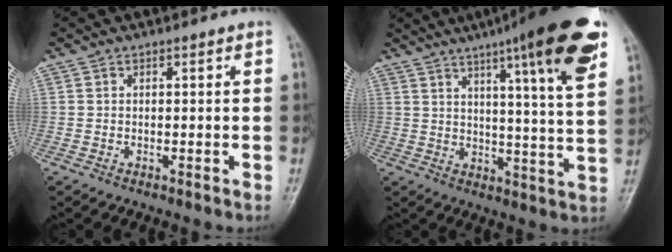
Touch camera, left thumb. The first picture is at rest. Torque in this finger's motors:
{"motor_torque": [3.85, 1.16, 1.63, -1.13, 0.16]}